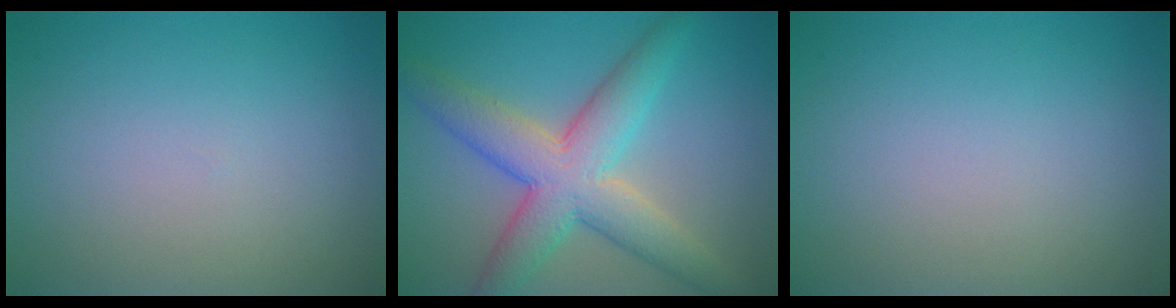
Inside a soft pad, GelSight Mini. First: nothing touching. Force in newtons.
{"total": 7.5, "press": 7.5, "slide": 0.3}
{"total": 0.0}